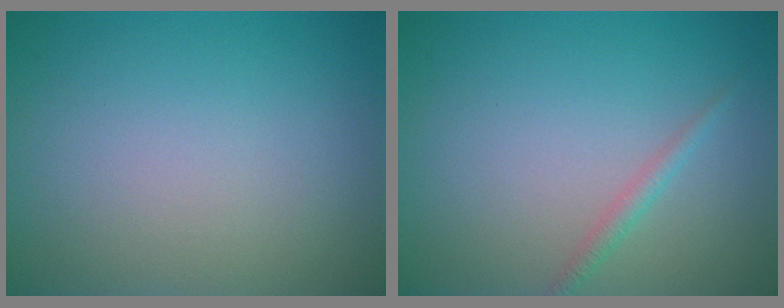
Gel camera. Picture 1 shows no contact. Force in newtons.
{"total": 1.2, "press": 1.2, "slide": 0.0}